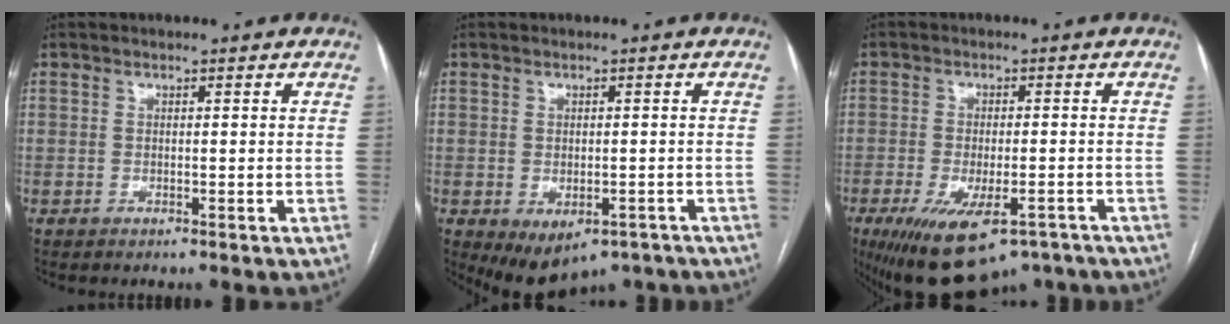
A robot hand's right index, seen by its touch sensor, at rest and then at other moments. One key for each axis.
{"total": 7.9, "fx": -4.8, "fy": 4.6, "fz": 4.3, "tx": -0.055, "ty": 0.002, "tz": -0.060}
{"total": 14.1, "fx": -9.1, "fy": 5.4, "fz": 9.3, "tx": -0.164, "ty": -0.014, "tz": -0.132}